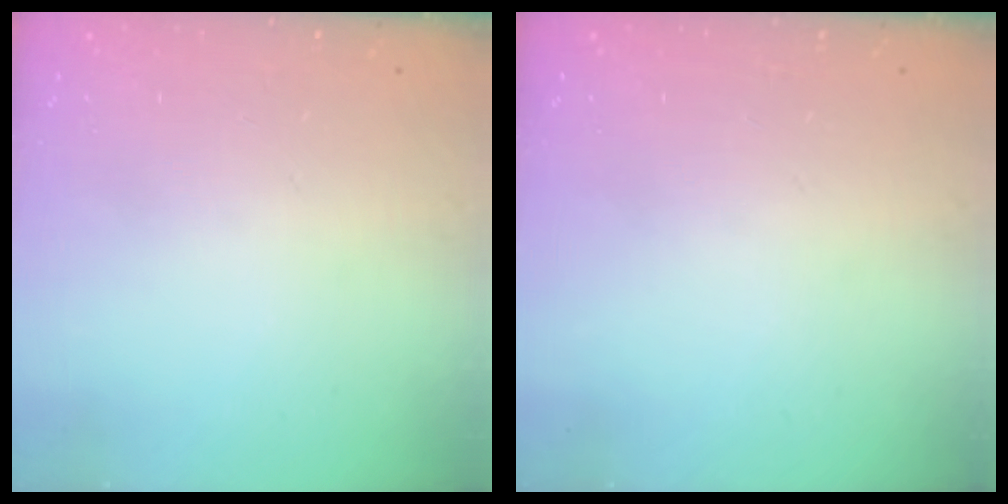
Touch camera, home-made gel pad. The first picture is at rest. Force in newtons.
{"total": 0.0}